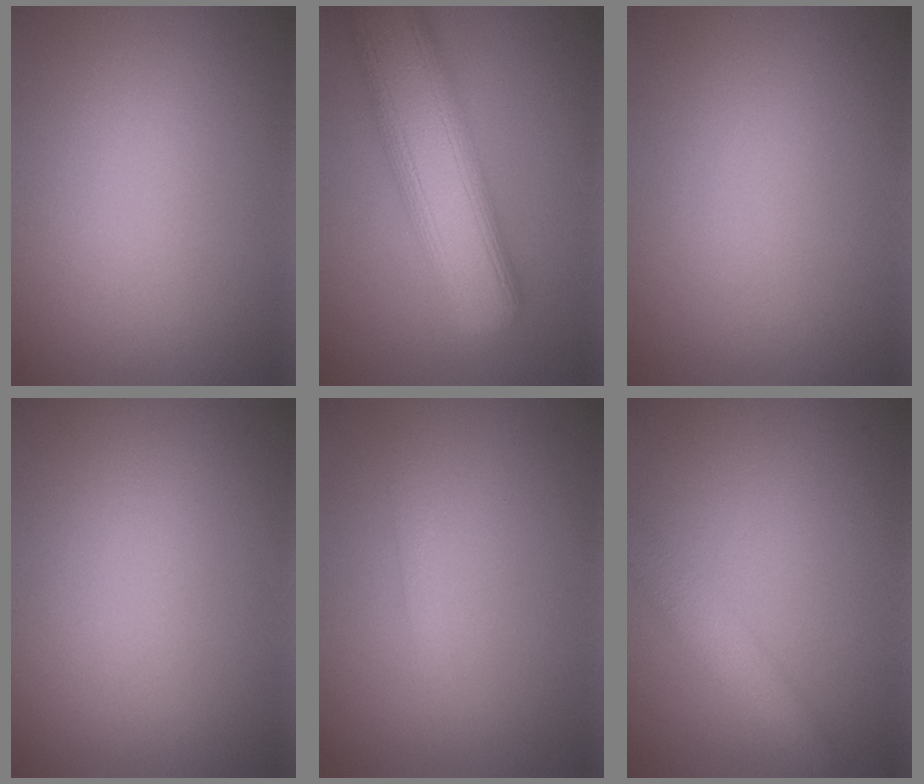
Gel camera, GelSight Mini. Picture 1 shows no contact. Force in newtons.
{"total": 10.8, "press": 10.8, "slide": 0.4}
{"total": 0.0}
{"total": 0.0}
{"total": 0.9, "press": 0.9, "slide": 0.1}
{"total": 2.9, "press": 2.9, "slide": 0.1}